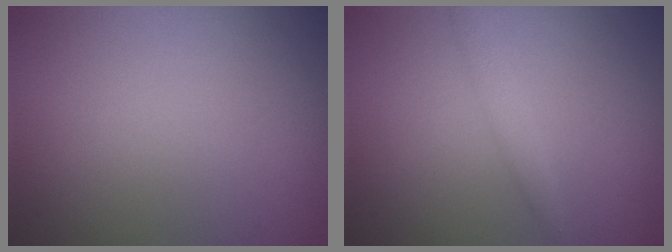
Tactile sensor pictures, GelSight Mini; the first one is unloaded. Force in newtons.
{"total": 1.4, "press": 1.4, "slide": 0.1}